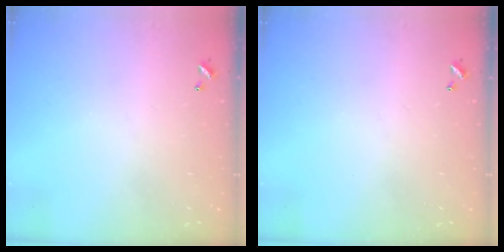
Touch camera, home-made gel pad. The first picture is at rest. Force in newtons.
{"total": 0.0}